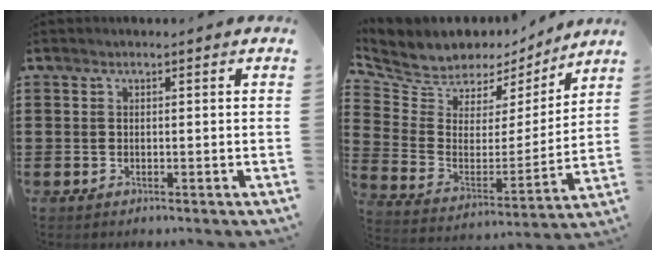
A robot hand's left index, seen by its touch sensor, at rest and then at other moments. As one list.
[{"total": 6.7, "force": [6.1, 2.7, -0.4], "torque": [-0.042, -0.053, 0.107]}]